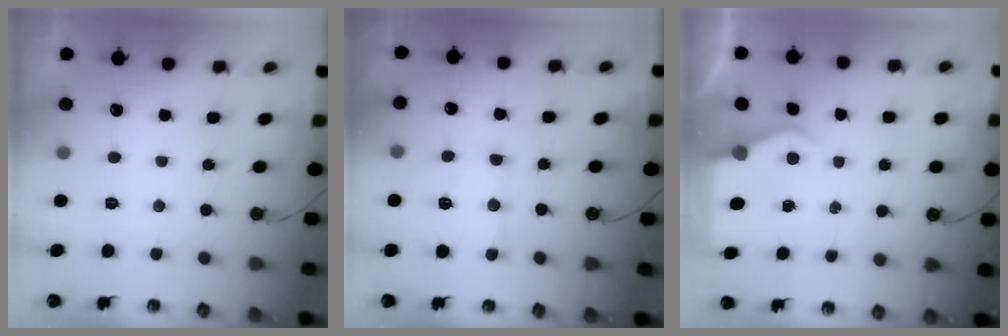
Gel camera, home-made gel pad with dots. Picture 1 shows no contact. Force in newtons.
{"total": 9.3, "press": 9.3, "slide": 0.8}
{"total": 4.6, "press": 4.6, "slide": 0.6}